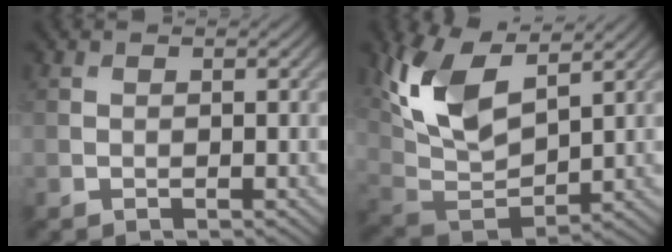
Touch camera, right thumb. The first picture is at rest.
{"total": 12.5, "force": [6.0, 5.7, 9.4], "torque": [-0.225, 0.007, 0.121]}